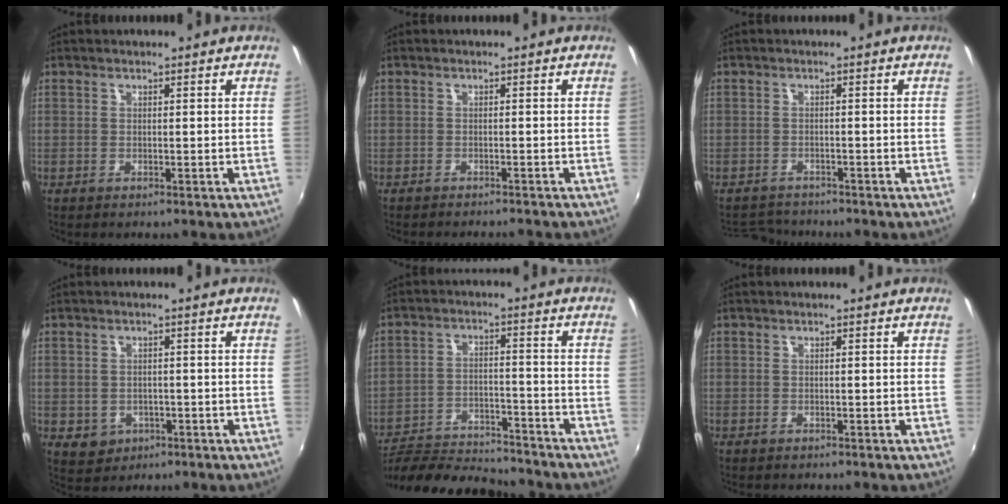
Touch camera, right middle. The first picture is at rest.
{"total": 4.0, "force": [-3.7, 0.4, 1.5], "torque": [-0.036, -0.012, -0.054]}
{"total": 4.2, "force": [-4.1, 1.1, 0.4], "torque": [-0.022, 0.000, -0.069]}
{"total": 4.1, "force": [-1.0, 3.7, 1.5], "torque": [-0.037, -0.001, -0.004]}
{"total": 19.6, "force": [-17.7, 3.5, 7.6], "torque": [-0.150, -0.022, -0.273]}
{"total": 0.7, "force": [-0.6, 0.2, 0.2], "torque": [-0.006, -0.004, -0.008]}